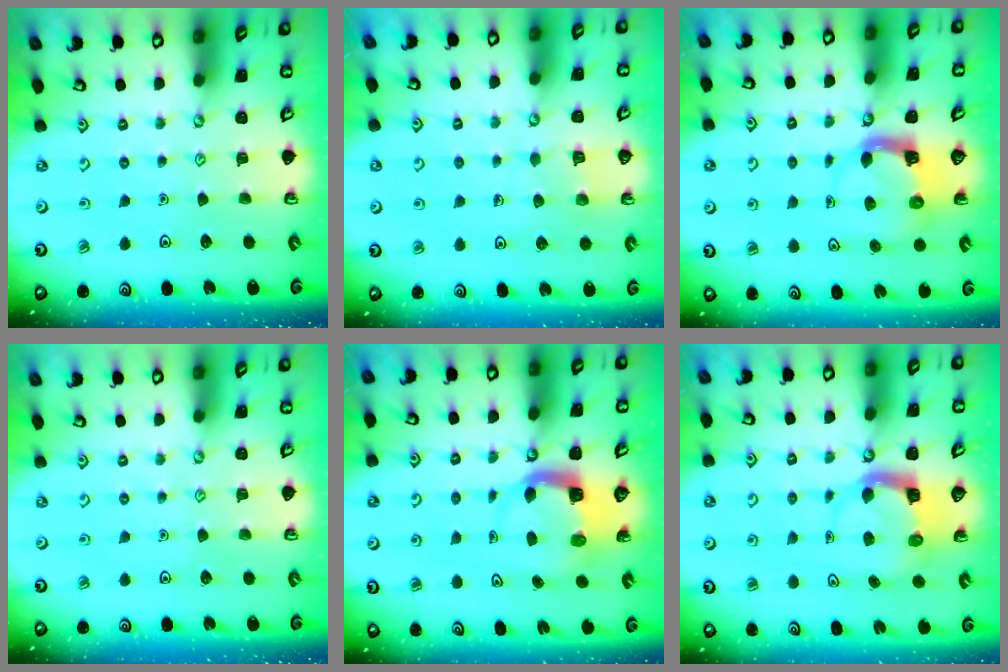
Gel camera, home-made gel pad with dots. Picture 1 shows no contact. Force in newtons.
{"total": 3.4, "press": 3.4, "slide": 0.3}
{"total": 3.9, "press": 3.9, "slide": 0.6}
{"total": 0.0}
{"total": 4.8, "press": 4.8, "slide": 0.4}
{"total": 3.9, "press": 3.9, "slide": 0.3}